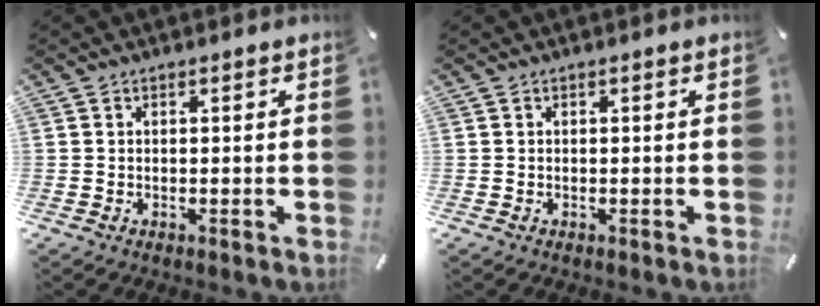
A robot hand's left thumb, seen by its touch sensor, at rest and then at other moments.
{"total": 0.0}